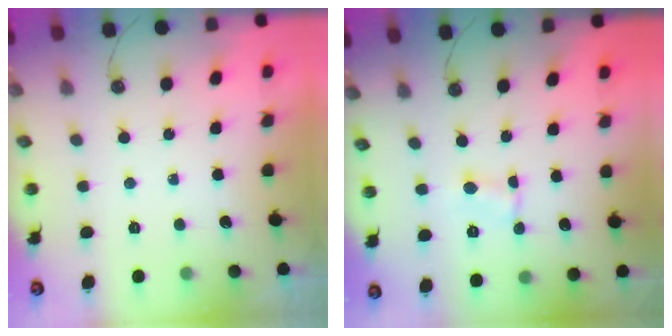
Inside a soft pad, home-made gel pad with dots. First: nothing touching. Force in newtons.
{"total": 0.5, "press": 0.5, "slide": 0.1}